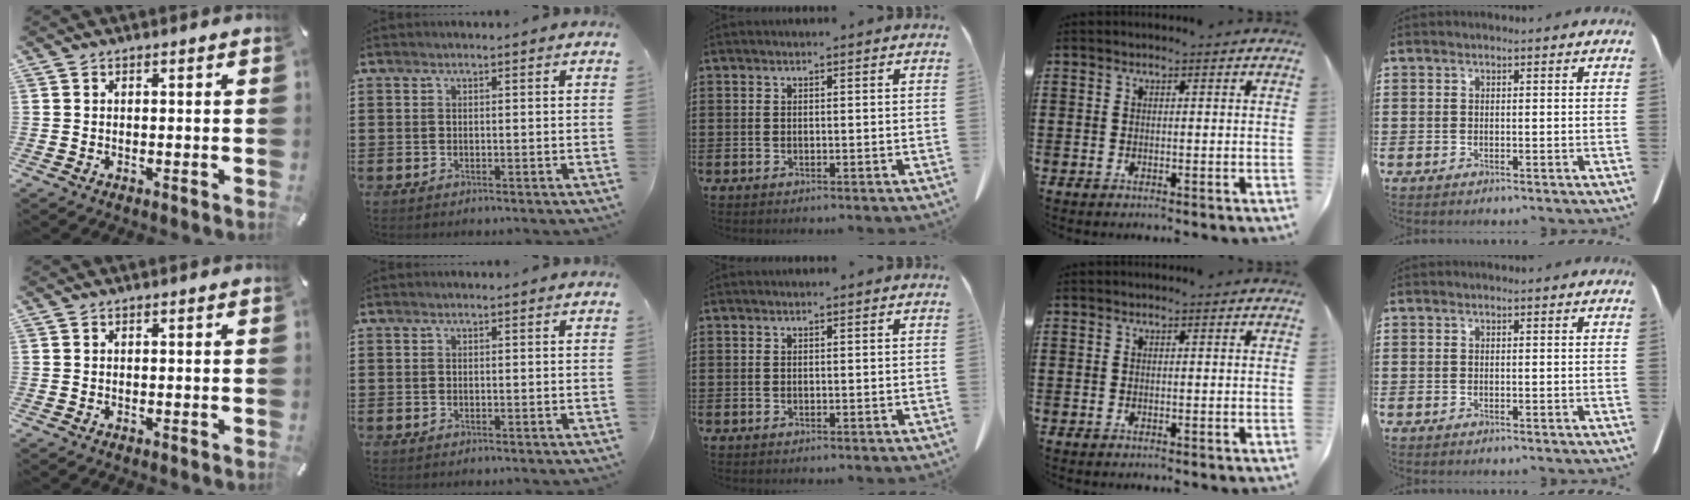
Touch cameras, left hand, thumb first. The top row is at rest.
{}